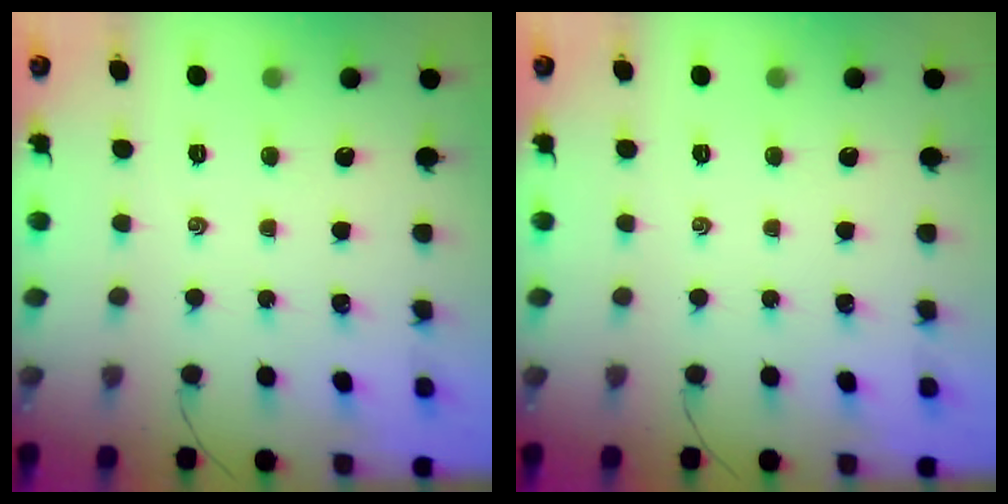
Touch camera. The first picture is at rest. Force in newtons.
{"total": 0.0}